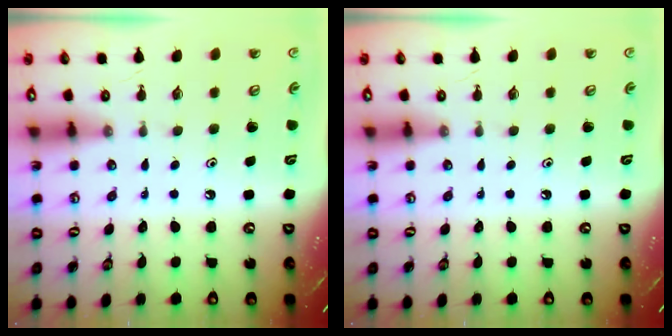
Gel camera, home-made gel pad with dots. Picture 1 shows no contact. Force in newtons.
{"total": 0.0}